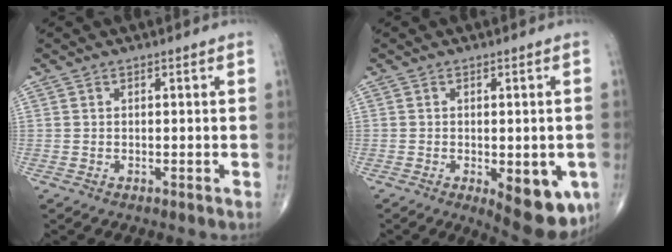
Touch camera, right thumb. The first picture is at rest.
{"total": 11.2, "force": [-3.7, 4.7, 9.5], "torque": [-0.100, -0.008, -0.037]}